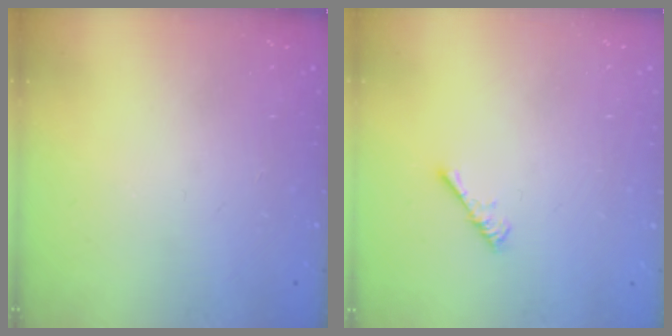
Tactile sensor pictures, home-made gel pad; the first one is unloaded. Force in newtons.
{"total": 0.8, "press": 0.8, "slide": 0.3}